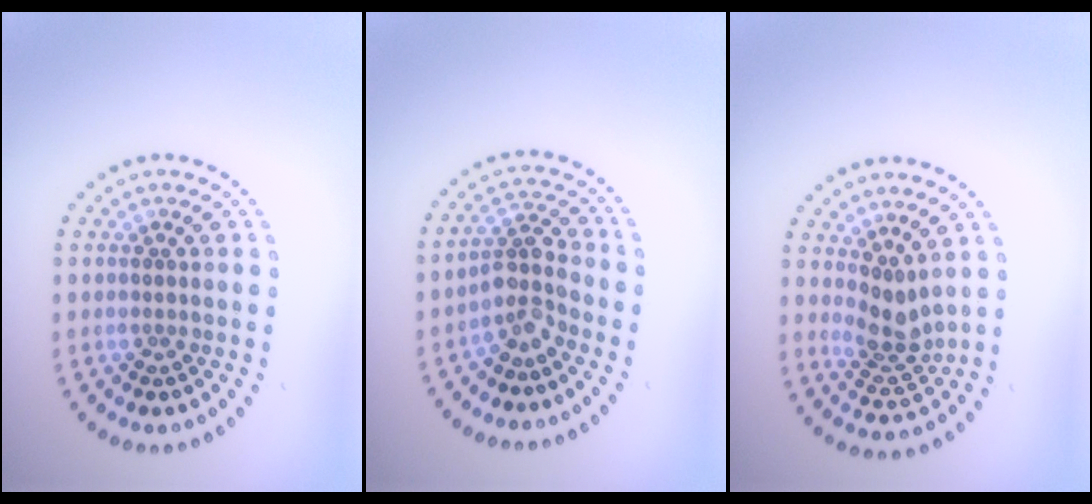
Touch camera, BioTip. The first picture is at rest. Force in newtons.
{"total": 3.0, "press": 2.2, "slide": 1.9}
{"total": 2.8, "press": 2.1, "slide": 1.8}